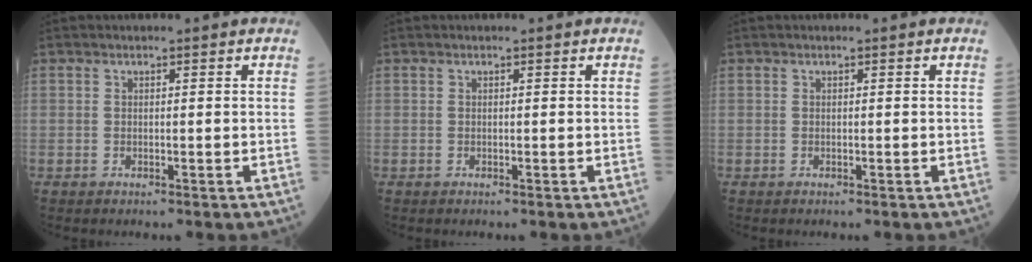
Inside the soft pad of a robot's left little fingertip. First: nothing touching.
{"total": 0.0}
{"total": 0.0}